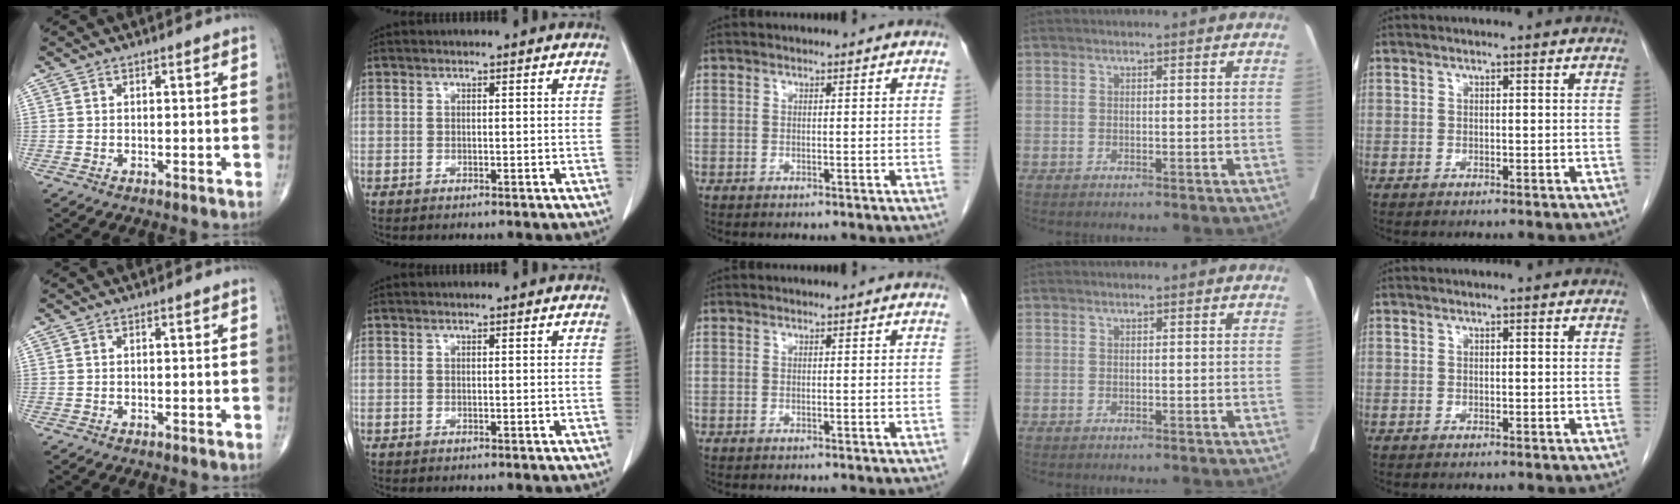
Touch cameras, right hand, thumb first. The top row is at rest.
{}